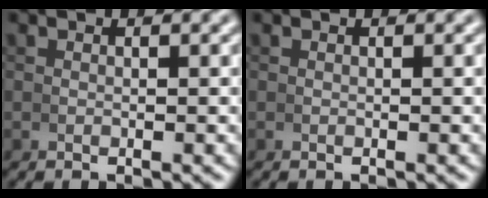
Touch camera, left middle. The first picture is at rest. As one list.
[{"total": 0.0}]